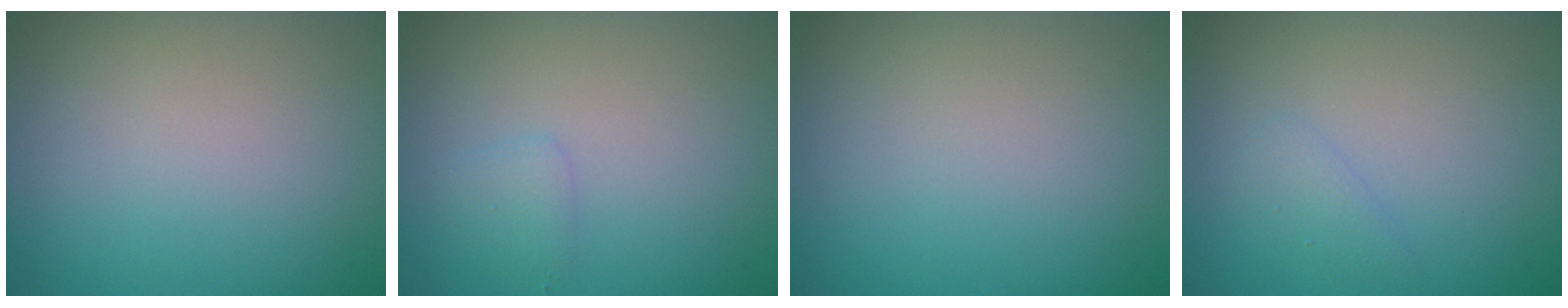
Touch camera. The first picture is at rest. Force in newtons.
{"total": 1.1, "press": 1.1, "slide": 0.1}
{"total": 0.0}
{"total": 1.1, "press": 1.1, "slide": 0.0}